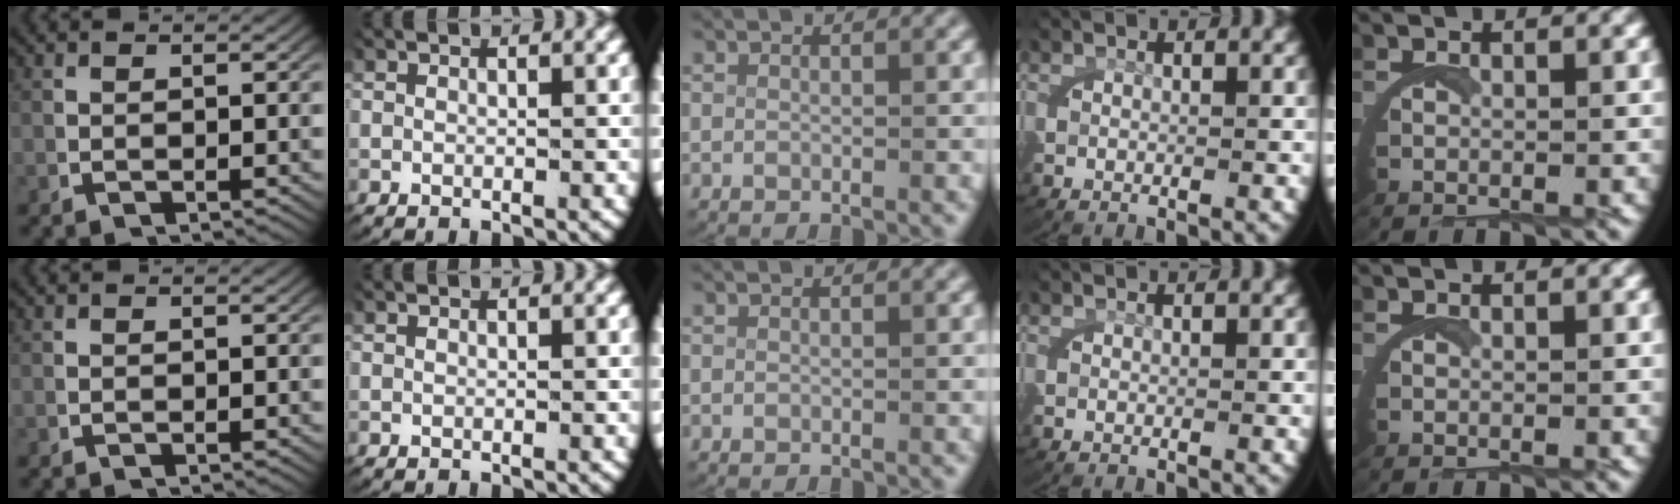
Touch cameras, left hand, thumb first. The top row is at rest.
{}